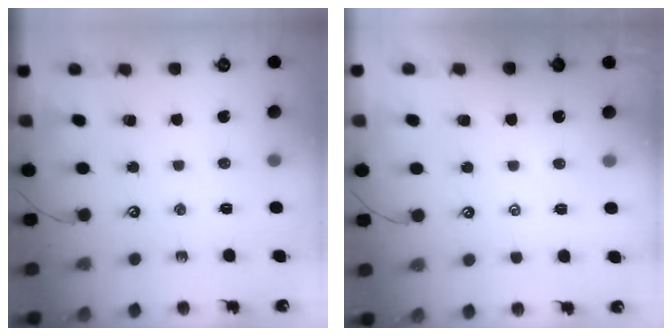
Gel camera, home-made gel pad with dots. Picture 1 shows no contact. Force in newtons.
{"total": 6.4, "press": 6.4, "slide": 0.3}